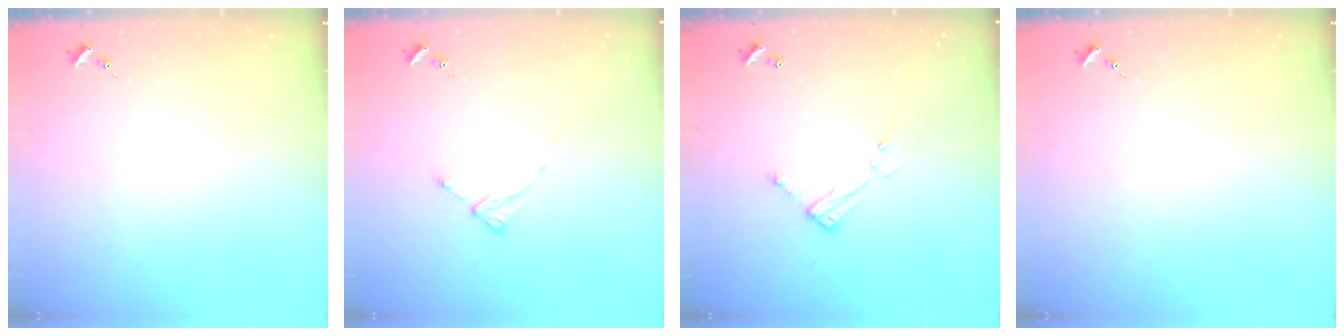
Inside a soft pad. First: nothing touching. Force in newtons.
{"total": 1.9, "press": 1.8, "slide": 0.3}
{"total": 6.4, "press": 6.4, "slide": 0.3}
{"total": 0.0}